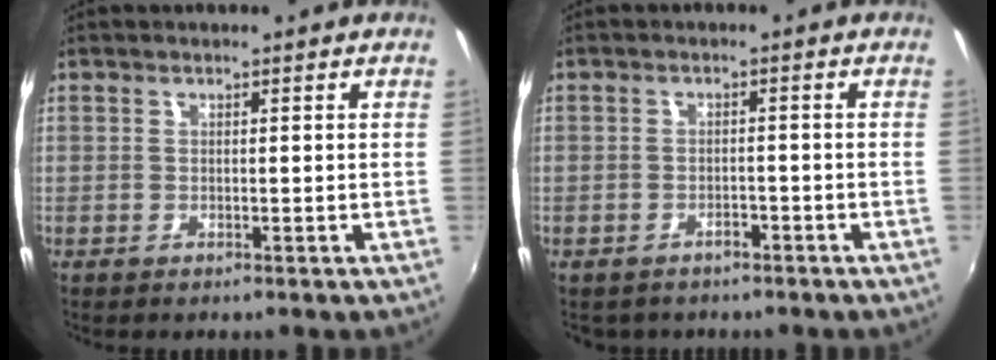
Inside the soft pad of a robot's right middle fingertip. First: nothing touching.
{"total": 3.1, "force": [-2.3, 1.9, 0.8], "torque": [-0.023, -0.004, -0.030]}